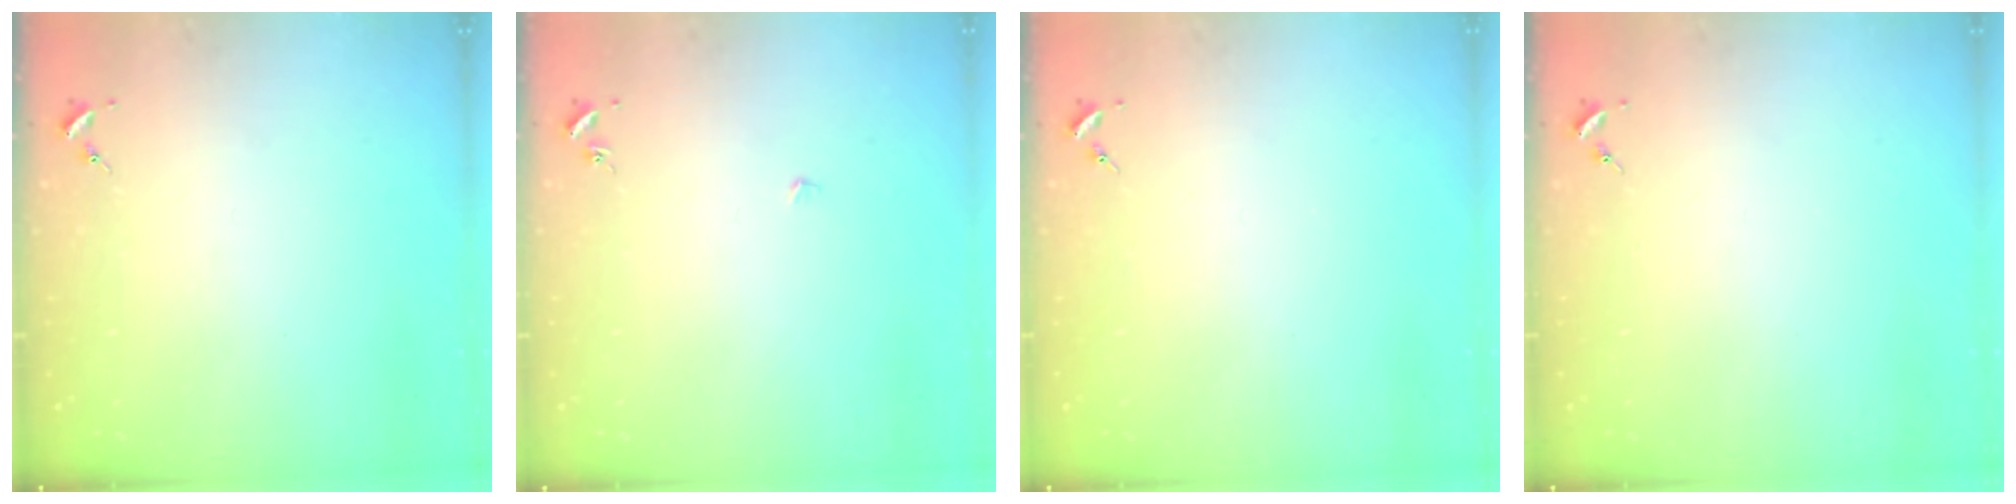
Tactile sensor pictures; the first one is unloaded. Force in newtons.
{"total": 2.3, "press": 2.3, "slide": 0.1}
{"total": 0.0}
{"total": 0.0}